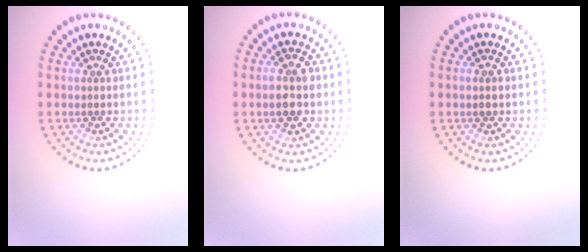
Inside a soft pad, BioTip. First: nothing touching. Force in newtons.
{"total": 2.8, "press": 2.8, "slide": 0.1}
{"total": 0.8, "press": 0.8, "slide": 0.1}